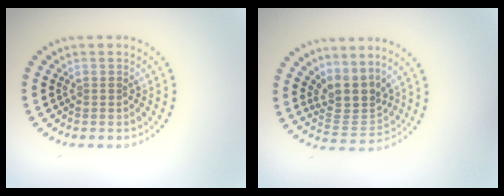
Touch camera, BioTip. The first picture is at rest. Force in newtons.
{"total": 3.5, "press": 2.5, "slide": 2.4}